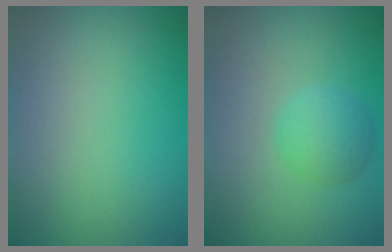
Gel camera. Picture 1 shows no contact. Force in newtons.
{"total": 2.7, "press": 2.7, "slide": 0.1}